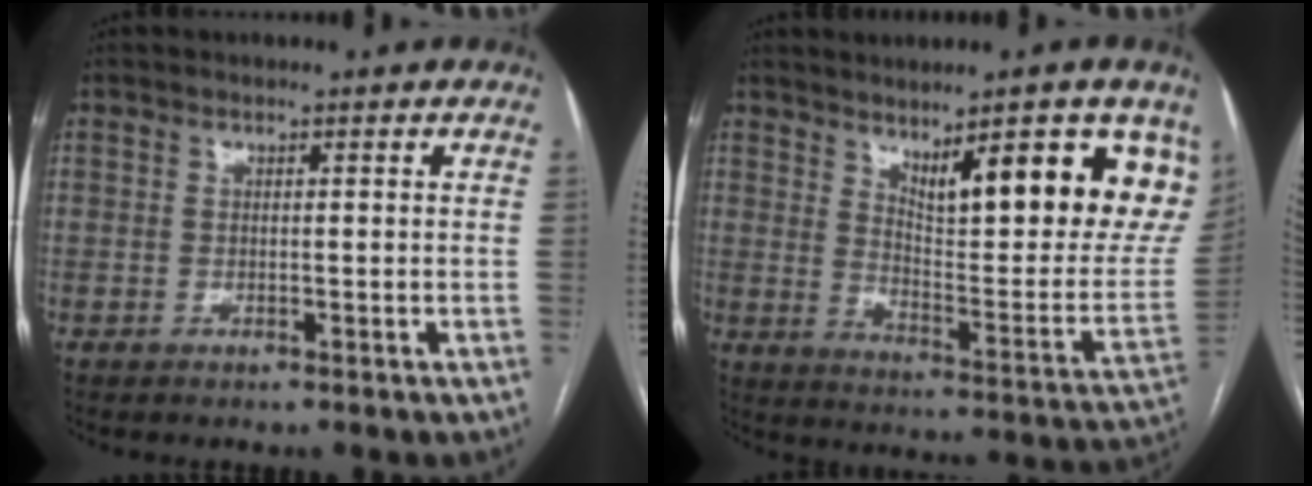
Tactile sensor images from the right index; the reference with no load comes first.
{"total": 20.6, "force": [11.0, 4.0, 17.0], "torque": [-0.210, -0.017, 0.160]}